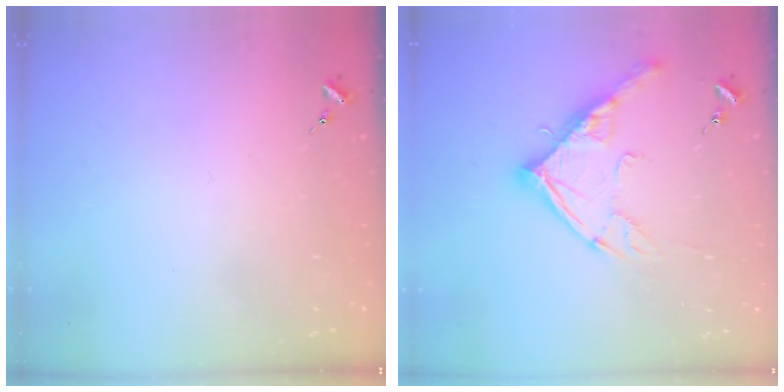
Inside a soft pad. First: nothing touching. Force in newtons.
{"total": 14.5, "press": 14.4, "slide": 1.4}